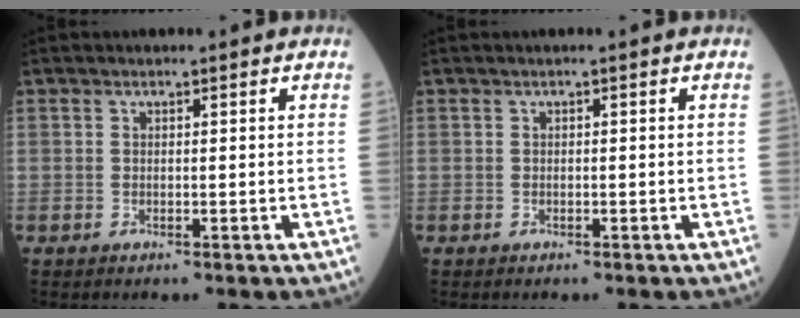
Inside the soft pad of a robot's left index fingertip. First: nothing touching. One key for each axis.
{"total": 0.0}